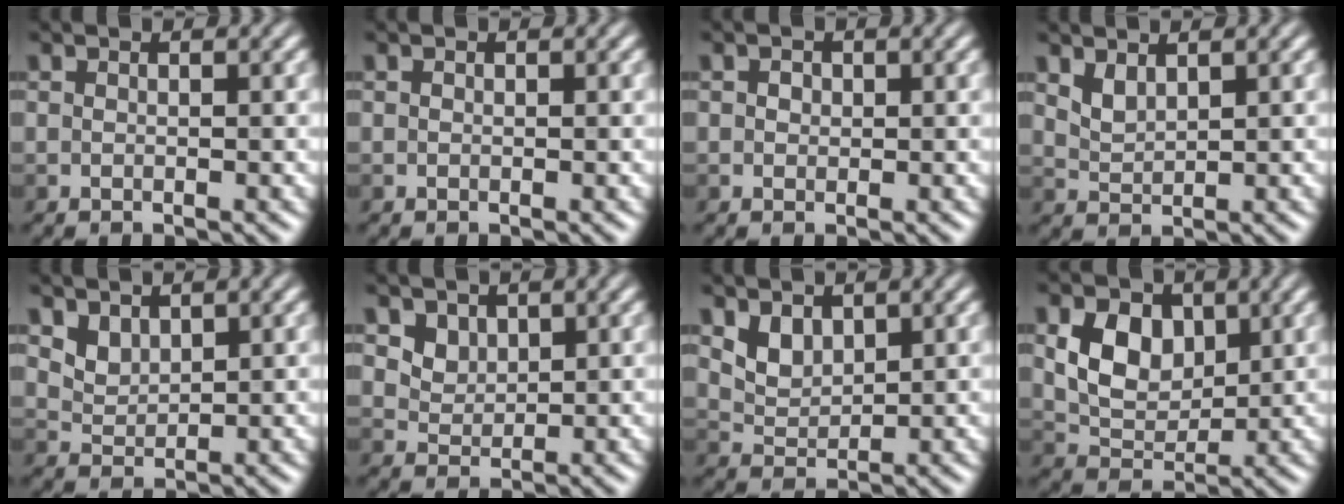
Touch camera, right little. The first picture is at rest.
{"total": 0.0}
{"total": 0.8, "force": [0.2, 0.7, 0.4], "torque": [-0.006, -0.001, 0.000]}
{"total": 1.7, "force": [1.2, 0.7, 0.8], "torque": [-0.021, -0.003, 0.031]}
{"total": 2.0, "force": [1.4, 1.2, 0.8], "torque": [-0.019, -0.007, 0.034]}
{"total": 2.1, "force": [1.2, 1.5, 0.8], "torque": [-0.018, -0.016, 0.038]}
{"total": 2.4, "force": [1.4, 1.6, 1.2], "torque": [-0.026, -0.007, 0.035]}
{"total": 5.4, "force": [1.5, 3.8, 3.5], "torque": [-0.070, -0.003, 0.028]}